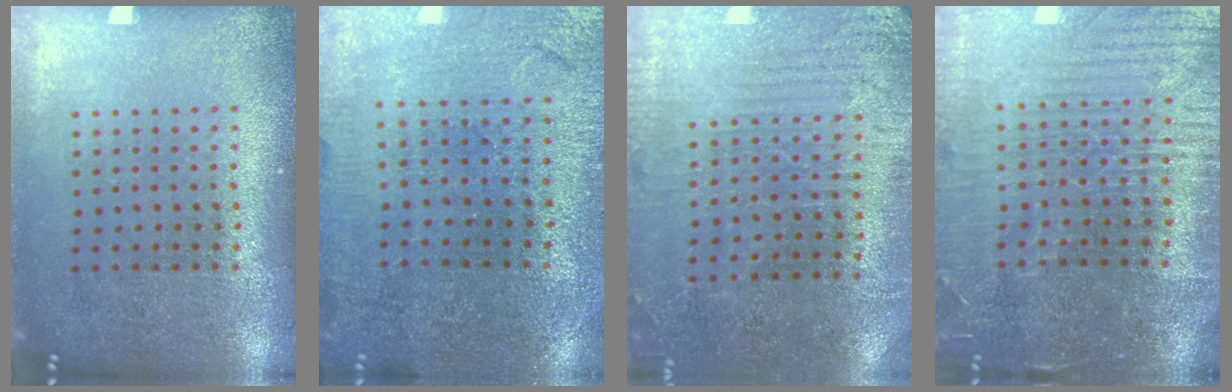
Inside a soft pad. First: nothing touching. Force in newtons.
{"total": 1.0, "press": 0.9, "slide": 0.3}
{"total": 2.9, "press": 2.7, "slide": 0.9}
{"total": 4.5, "press": 4.2, "slide": 1.6}